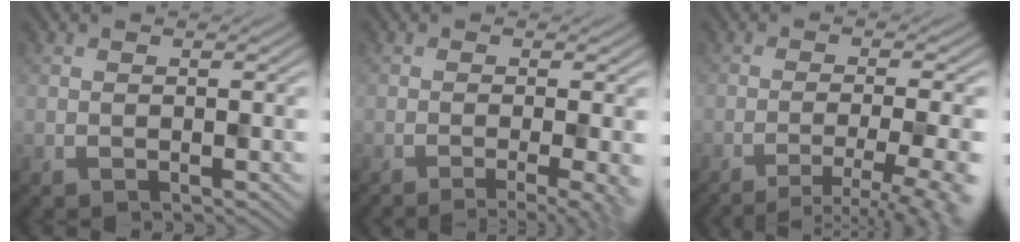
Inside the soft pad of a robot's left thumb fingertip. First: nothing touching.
{"total": 5.5, "force": [-2.4, 1.4, 4.7], "torque": [-0.046, 0.003, -0.021]}
{"total": 8.4, "force": [-5.3, 1.5, 6.4], "torque": [-0.088, 0.007, -0.065]}